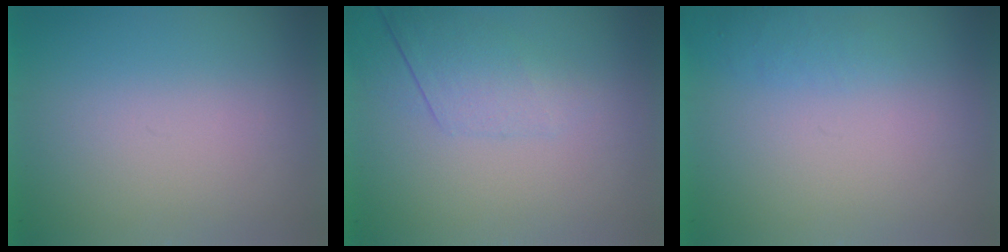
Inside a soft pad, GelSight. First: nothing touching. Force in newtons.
{"total": 2.2}
{"total": 1.4}